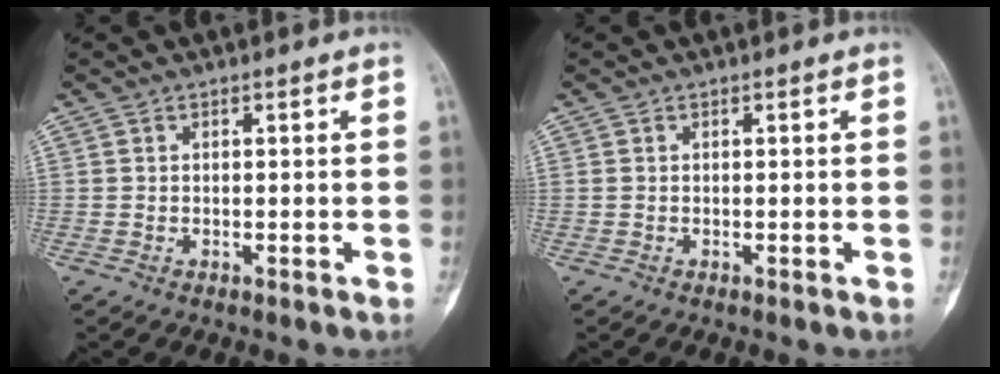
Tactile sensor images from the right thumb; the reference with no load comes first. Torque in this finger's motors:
{"motor_torque": [0.03, -0.02, 0.20, 0.20, 0.06]}